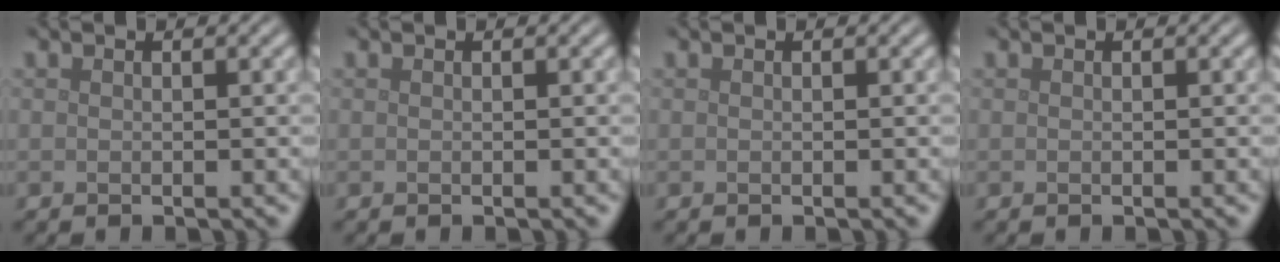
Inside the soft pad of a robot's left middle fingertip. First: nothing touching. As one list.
[{"total": 0.0}, {"total": 0.0}, {"total": 0.0}]